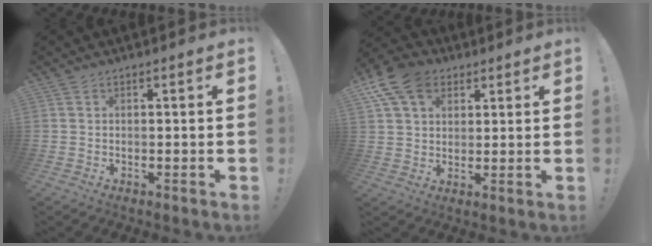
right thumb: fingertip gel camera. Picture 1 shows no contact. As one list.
[{"total": 13.1, "force": [6.1, 9.3, 6.8], "torque": [-0.123, -0.021, 0.121]}]